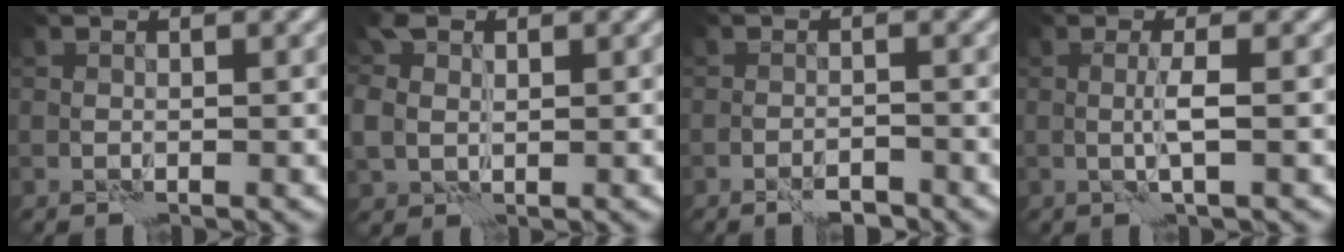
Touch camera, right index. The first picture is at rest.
{"total": 3.8, "force": [1.3, 2.9, 2.1], "torque": [-0.058, 0.009, 0.025]}
{"total": 2.1, "force": [-1.7, 0.4, 1.1], "torque": [-0.015, 0.000, -0.030]}
{"total": 1.6, "force": [0.3, -0.3, 1.5], "torque": [-0.033, -0.004, 0.004]}